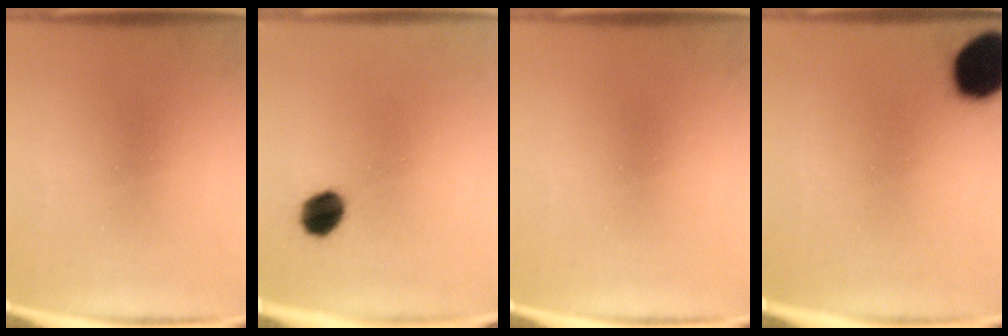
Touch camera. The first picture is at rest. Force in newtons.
{"total": 7.0}
{"total": 0.0}
{"total": 16.4}